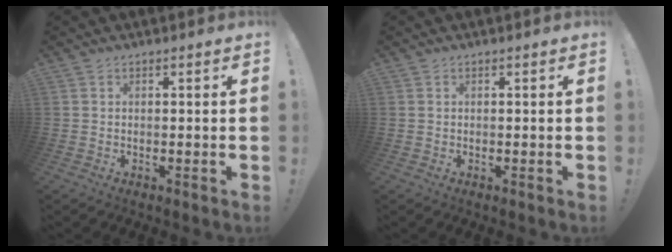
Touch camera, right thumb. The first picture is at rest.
{"total": 0.0}